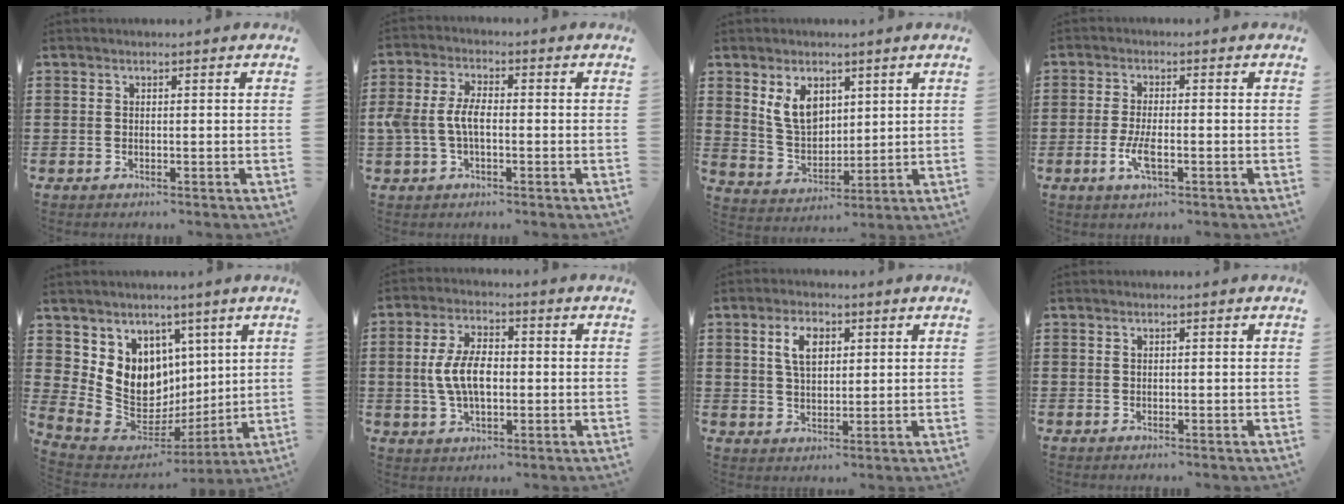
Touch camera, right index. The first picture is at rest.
{"total": 5.3, "force": [-0.7, 2.8, 4.5], "torque": [-0.112, -0.001, -0.020]}
{"total": 6.7, "force": [2.9, 4.4, 4.1], "torque": [-0.105, 0.011, 0.053]}
{"total": 4.2, "force": [-1.5, 1.2, 3.8], "torque": [-0.082, -0.004, -0.031]}
{"total": 10.2, "force": [2.4, 9.5, 2.8], "torque": [-0.094, -0.046, 0.056]}
{"total": 7.4, "force": [-0.2, 3.9, 6.2], "torque": [-0.146, 0.003, -0.012]}
{"total": 5.0, "force": [1.7, 2.8, 3.8], "torque": [-0.078, 0.011, 0.026]}
{"total": 0.0}